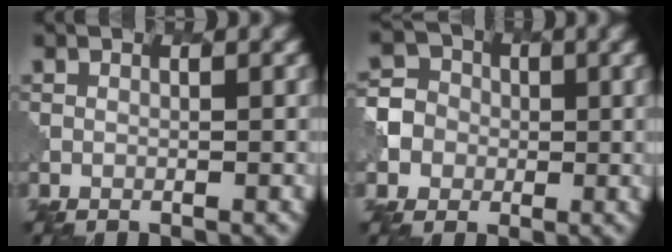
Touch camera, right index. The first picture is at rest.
{"total": 4.7, "force": [-0.6, 4.6, 1.0], "torque": [-0.008, 0.009, -0.026]}